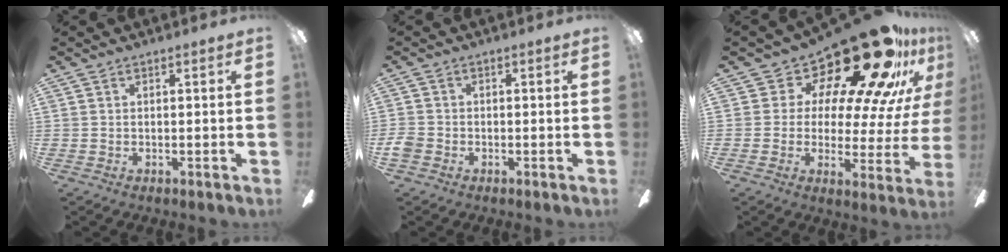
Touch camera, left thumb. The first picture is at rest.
{"total": 2.8, "force": [-1.2, 2.2, 1.3], "torque": [-0.025, 0.007, -0.024]}
{"total": 23.0, "force": [15.8, 9.1, 14.1], "torque": [-0.208, -0.120, 0.265]}